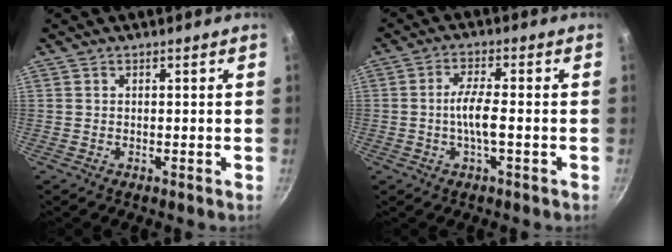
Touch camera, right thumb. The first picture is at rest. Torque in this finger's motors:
{"motor_torque": [2.73, 2.28, 1.70, -1.07, 0.70]}